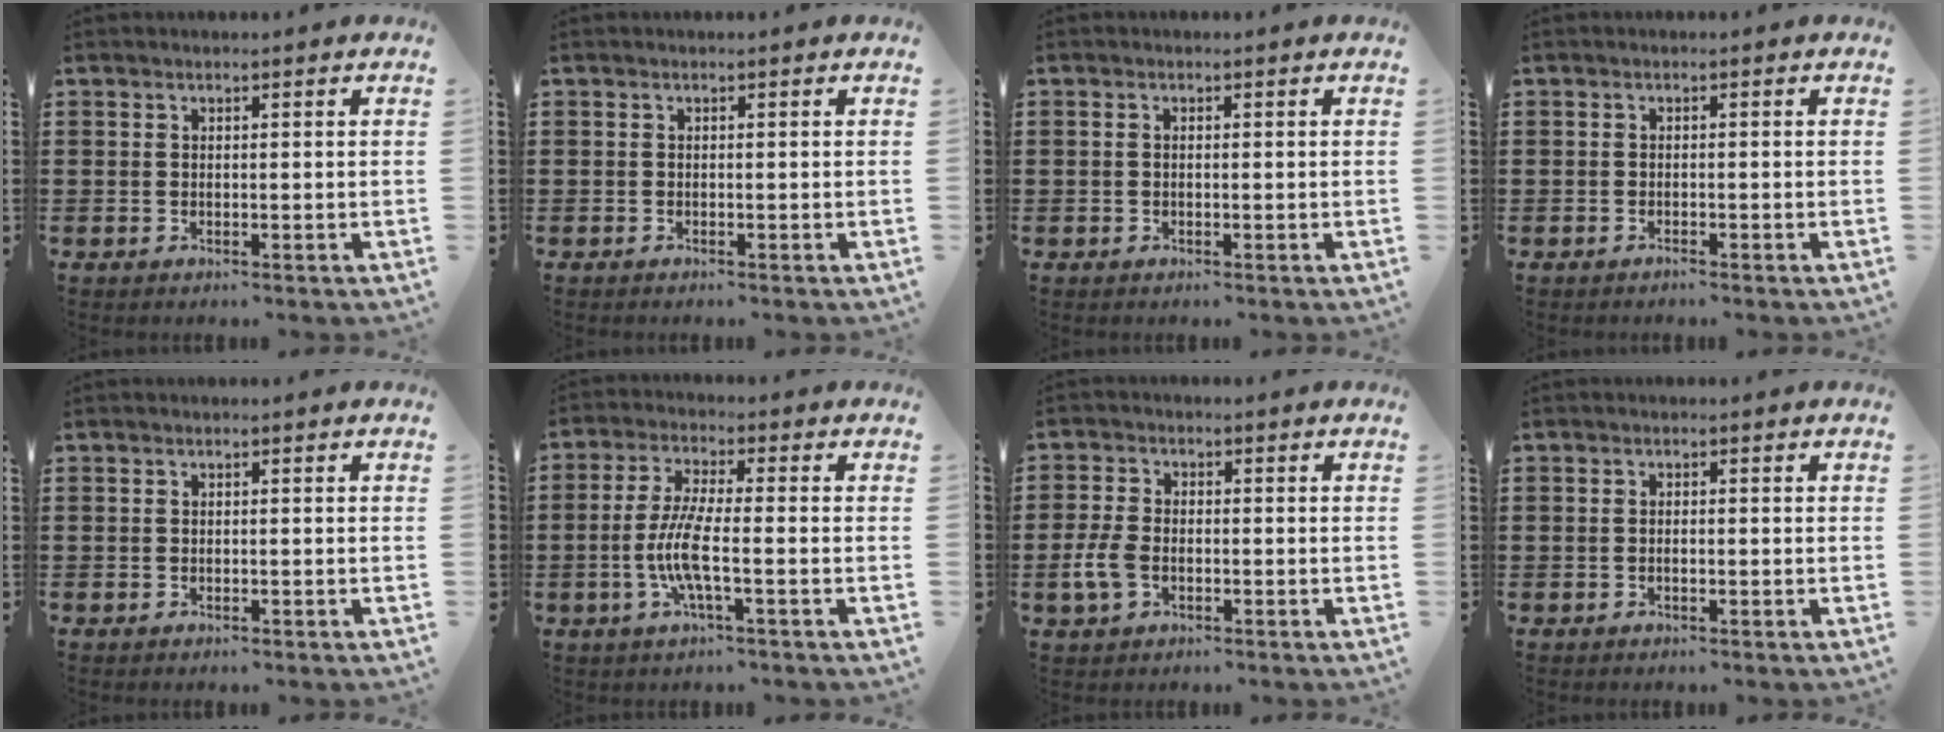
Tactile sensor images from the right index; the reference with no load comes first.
{"total": 0.0}
{"total": 0.0}
{"total": 0.6, "force": [-0.6, -0.1, 0.2], "torque": [-0.006, -0.004, -0.011]}
{"total": 0.0}
{"total": 7.0, "force": [-1.9, 1.4, 6.6], "torque": [-0.156, -0.015, -0.045]}
{"total": 4.4, "force": [-1.4, 2.7, 3.2], "torque": [-0.085, -0.005, -0.030]}
{"total": 0.7, "force": [-0.2, 0.2, 0.6], "torque": [-0.014, -0.004, -0.003]}